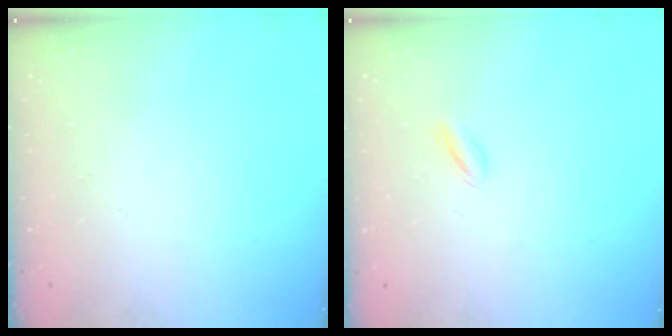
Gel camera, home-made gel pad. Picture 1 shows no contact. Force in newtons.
{"total": 2.3, "press": 2.3, "slide": 0.6}